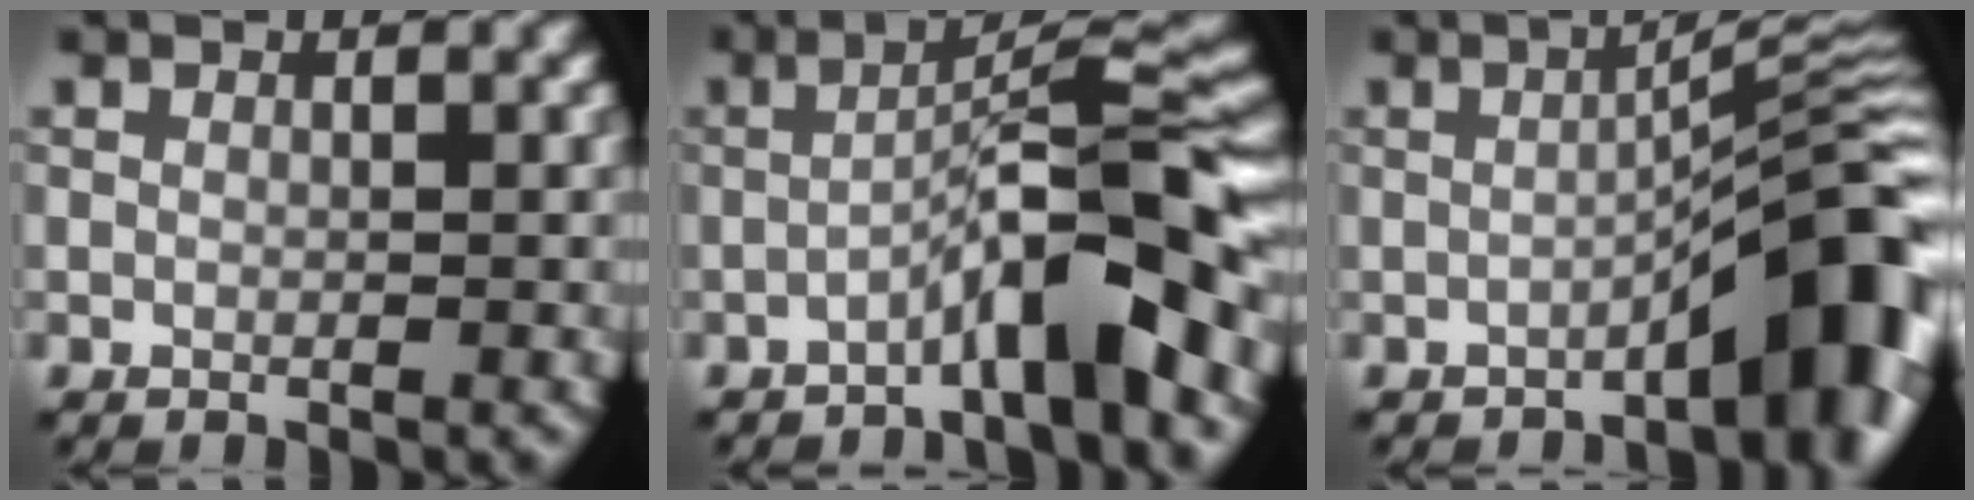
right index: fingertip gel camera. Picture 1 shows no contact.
{"total": 7.7, "force": [-3.3, 1.0, 6.9], "torque": [-0.108, 0.026, -0.059]}
{"total": 8.5, "force": [-3.9, 1.6, 7.4], "torque": [-0.085, 0.028, -0.061]}